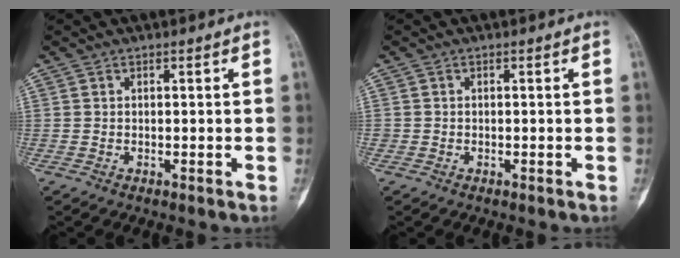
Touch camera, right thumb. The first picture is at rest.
{"total": 0.0}